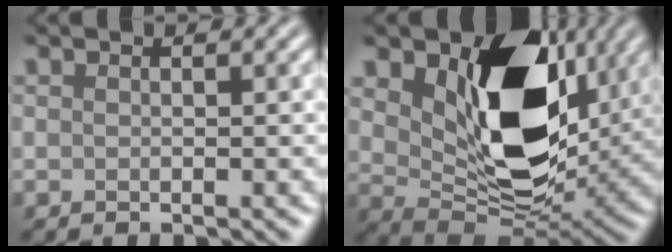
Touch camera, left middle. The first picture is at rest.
{"total": 9.1, "force": [2.6, 5.6, 6.6], "torque": [-0.131, -0.032, 0.081]}